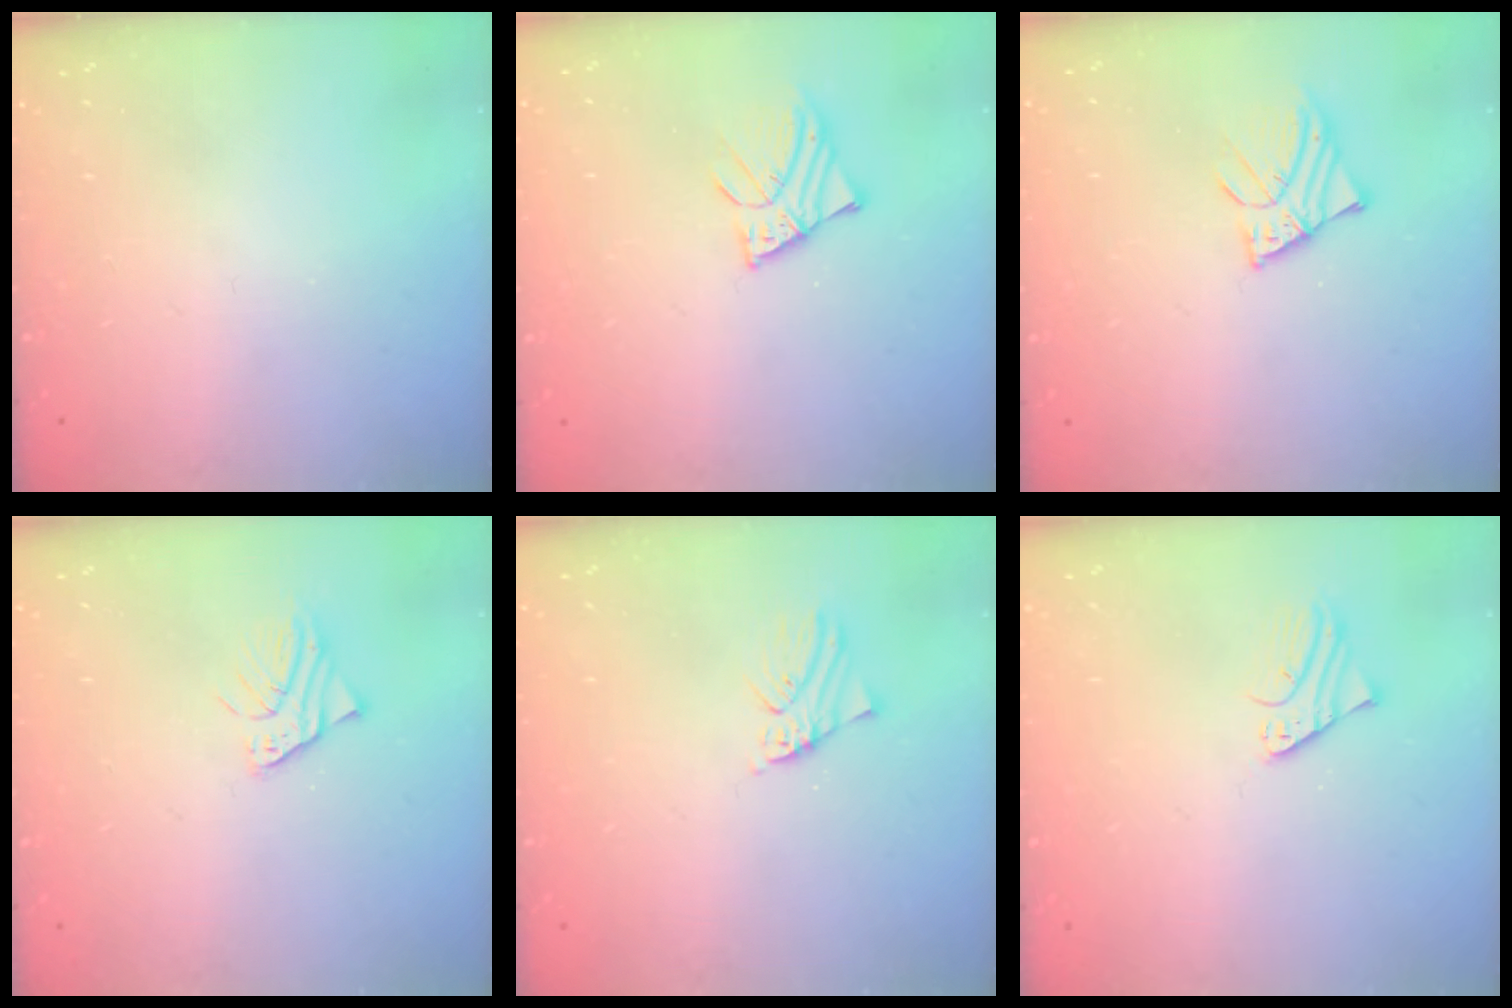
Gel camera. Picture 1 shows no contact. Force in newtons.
{"total": 3.4, "press": 3.4, "slide": 0.2}
{"total": 3.4, "press": 3.4, "slide": 0.2}
{"total": 1.6, "press": 1.6, "slide": 0.2}
{"total": 0.9, "press": 0.9, "slide": 0.1}
{"total": 2.0, "press": 2.0, "slide": 0.2}